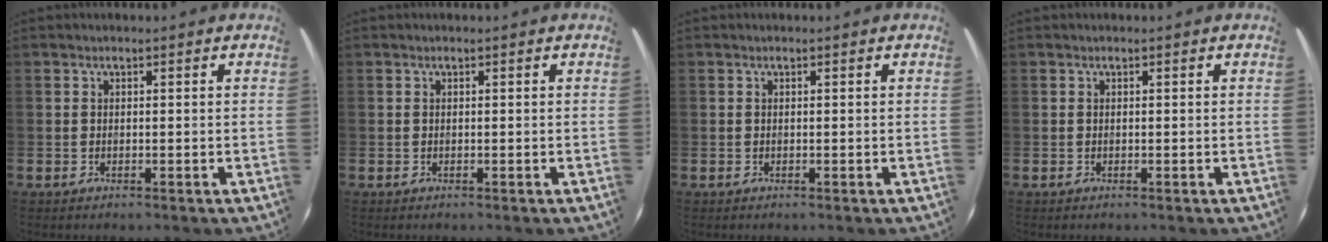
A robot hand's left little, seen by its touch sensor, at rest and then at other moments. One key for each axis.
{"total": 0.0}
{"total": 0.0}
{"total": 0.0}